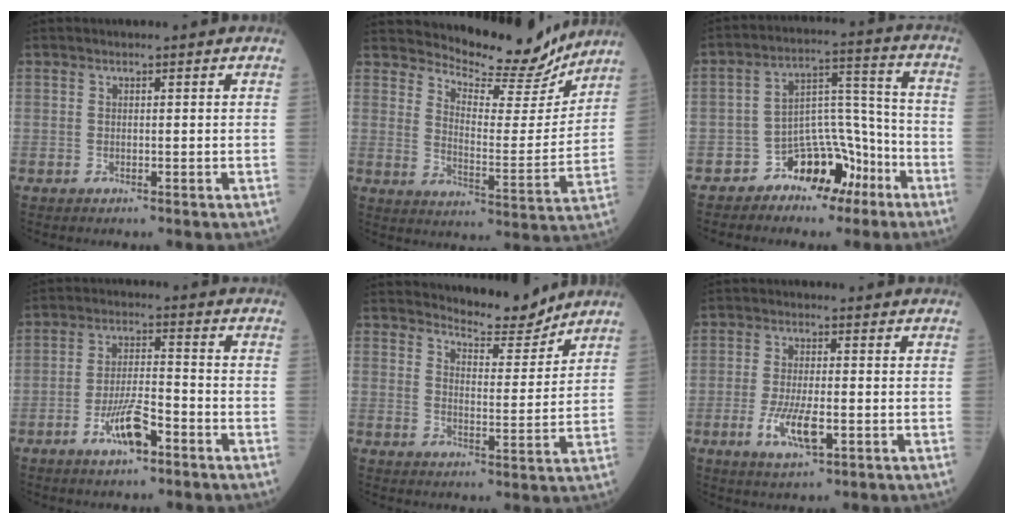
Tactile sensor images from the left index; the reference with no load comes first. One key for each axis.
{"total": 12.8, "fx": 12.4, "fy": 2.0, "fz": 2.4, "tx": -0.041, "ty": -0.034, "tz": 0.178}
{"total": 9.3, "fx": -6.1, "fy": 5.4, "fz": 4.4, "tx": -0.075, "ty": 0.036, "tz": -0.099}
{"total": 6.8, "fx": -3.8, "fy": 1.7, "fz": 5.4, "tx": -0.107, "ty": -0.002, "tz": -0.069}
{"total": 6.5, "fx": 6.5, "fy": 0.8, "fz": 0.7, "tx": -0.020, "ty": -0.020, "tz": 0.099}
{"total": 6.3, "fx": -2.0, "fy": 1.8, "fz": 5.7, "tx": -0.118, "ty": -0.009, "tz": -0.033}